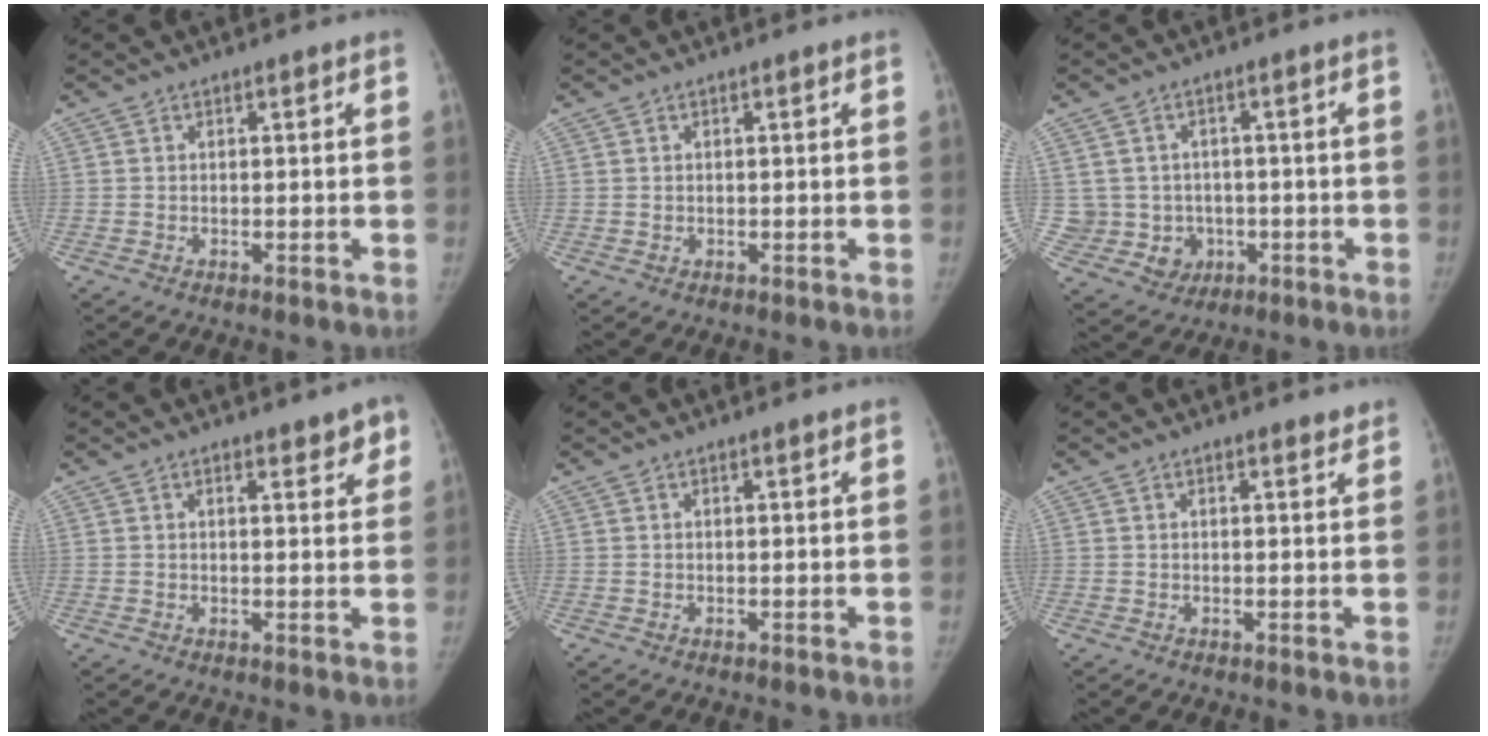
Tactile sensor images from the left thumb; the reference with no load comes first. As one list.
[{"total": 0.0}, {"total": 7.5, "force": [-0.6, 7.3, 1.5], "torque": [0.001, 0.018, 0.005]}, {"total": 4.0, "force": [2.6, 1.6, 2.6], "torque": [-0.009, -0.013, 0.031]}, {"total": 0.6, "force": [0.4, 0.0, 0.4], "torque": [-0.010, -0.002, 0.009]}, {"total": 1.6, "force": [1.4, 0.4, 0.7], "torque": [-0.003, -0.008, 0.019]}]